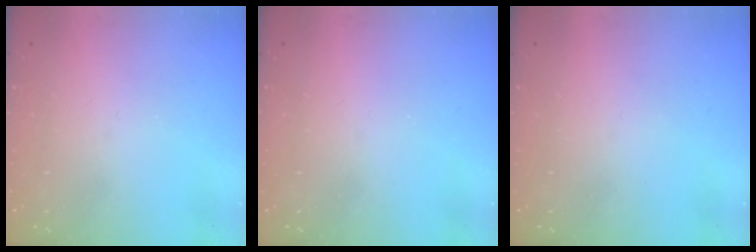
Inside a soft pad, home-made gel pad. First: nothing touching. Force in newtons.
{"total": 2.2, "press": 2.1, "slide": 0.4}
{"total": 0.0}